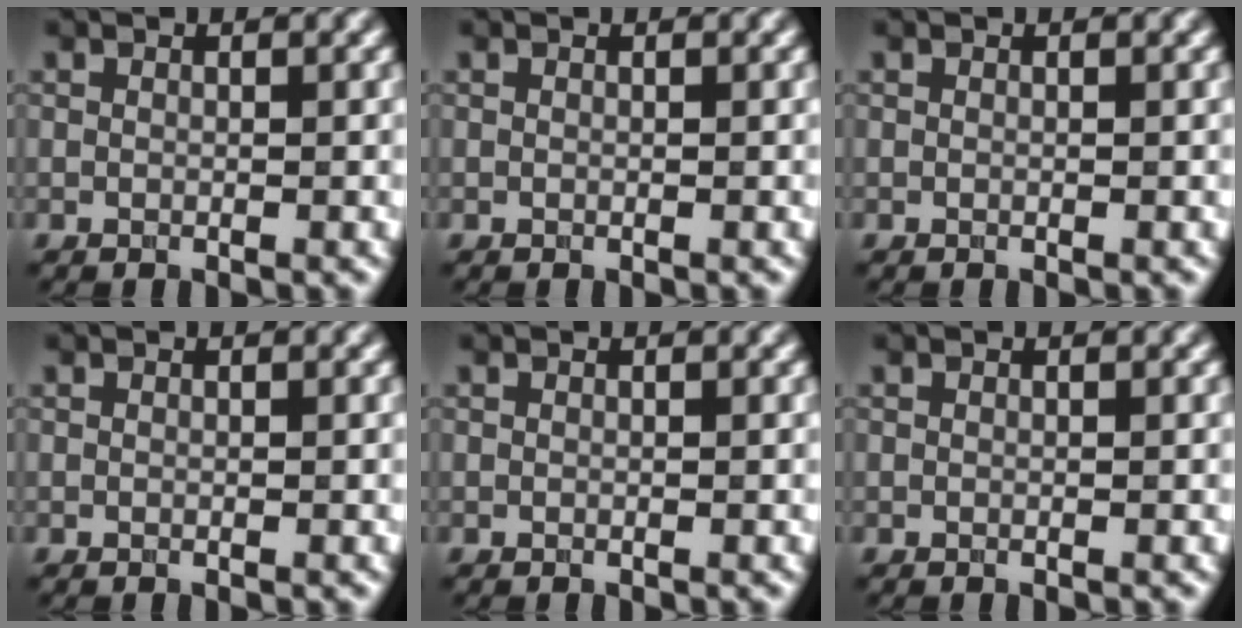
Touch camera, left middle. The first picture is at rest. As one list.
[{"total": 0.0}, {"total": 0.0}, {"total": 0.0}, {"total": 0.0}, {"total": 0.0}]